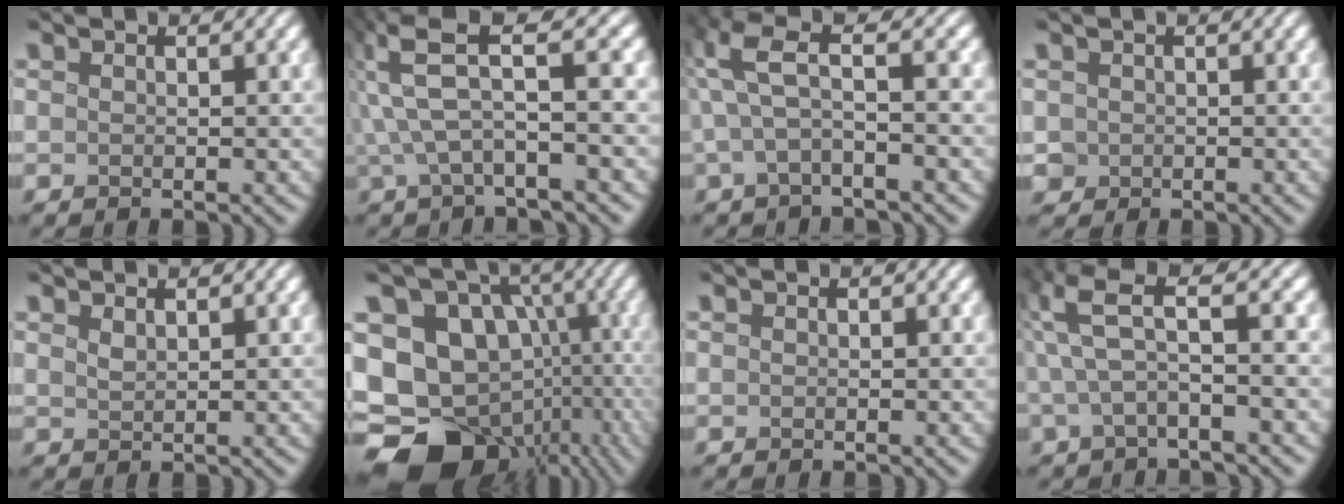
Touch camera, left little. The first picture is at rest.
{"total": 5.1, "force": [1.8, 0.9, 4.6], "torque": [-0.101, 0.012, 0.034]}
{"total": 4.9, "force": [1.3, 0.9, 4.6], "torque": [-0.092, 0.016, 0.016]}
{"total": 1.0, "force": [0.1, 1.0, 0.2], "torque": [0.002, -0.003, 0.000]}
{"total": 1.0, "force": [0.8, 0.3, 0.5], "torque": [-0.015, 0.000, 0.019]}
{"total": 19.9, "force": [-7.2, 15.8, 9.7], "torque": [-0.173, -0.017, -0.092]}
{"total": 0.0}
{"total": 5.1, "force": [1.8, 0.9, 4.7], "torque": [-0.090, 0.016, 0.027]}